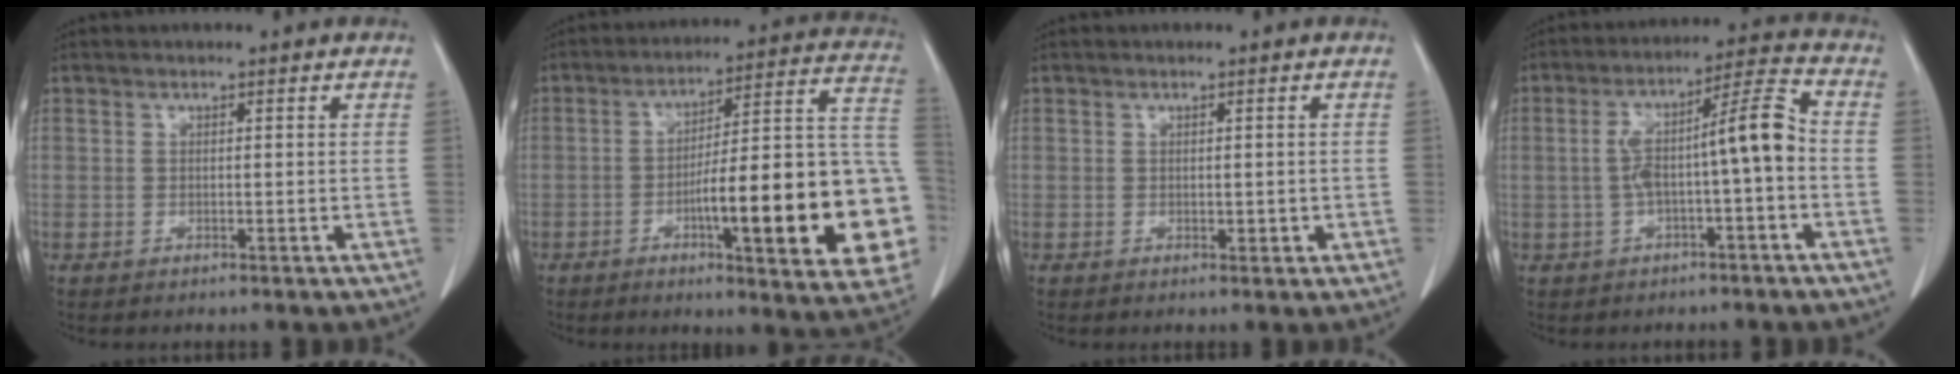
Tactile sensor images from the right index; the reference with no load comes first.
{"total": 24.4, "force": [-6.0, 3.6, 23.4], "torque": [-0.230, 0.019, -0.077]}
{"total": 1.4, "force": [-0.2, 0.8, 1.1], "torque": [-0.014, 0.000, 0.002]}
{"total": 9.7, "force": [-1.1, 0.7, 9.6], "torque": [-0.164, 0.038, -0.020]}